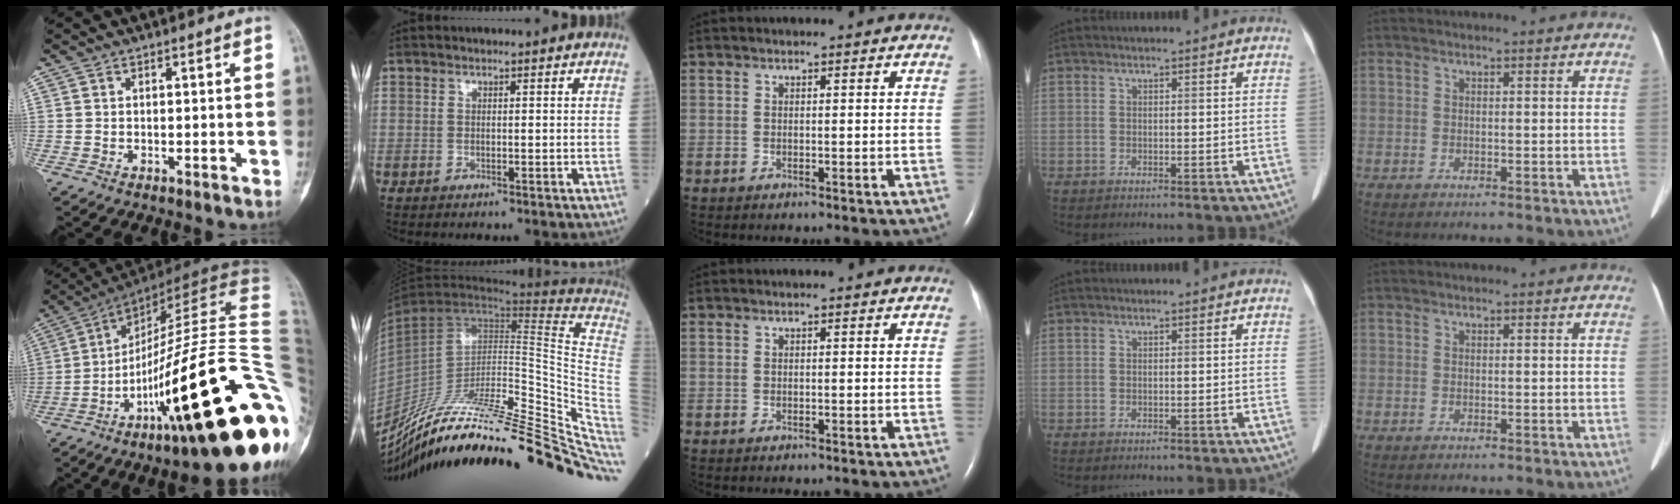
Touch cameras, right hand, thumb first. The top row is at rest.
{"thumb": {"total": 39.1, "force": [-10.8, 7.8, 36.8], "torque": [-0.475, 0.046, -0.172]}, "index": {"total": 37.7, "force": [-30.1, 4.1, 22.3], "torque": [-0.233, -0.031, -0.436]}}